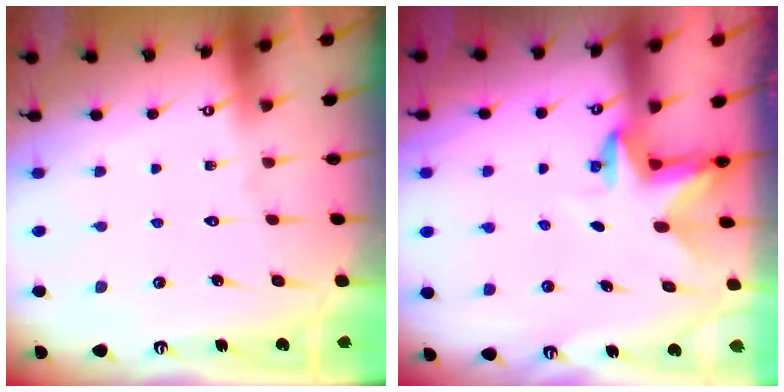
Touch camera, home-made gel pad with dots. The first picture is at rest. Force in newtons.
{"total": 2.9, "press": 2.9, "slide": 0.1}